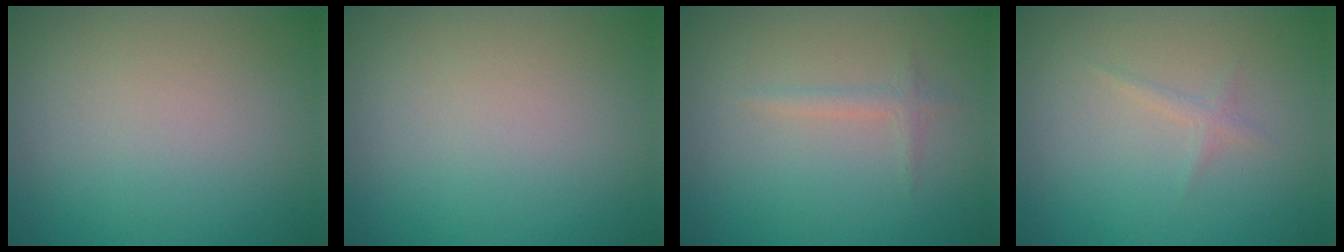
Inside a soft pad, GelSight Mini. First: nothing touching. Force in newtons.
{"total": 0.0}
{"total": 1.0, "press": 1.0, "slide": 0.0}
{"total": 0.8, "press": 0.8, "slide": 0.0}